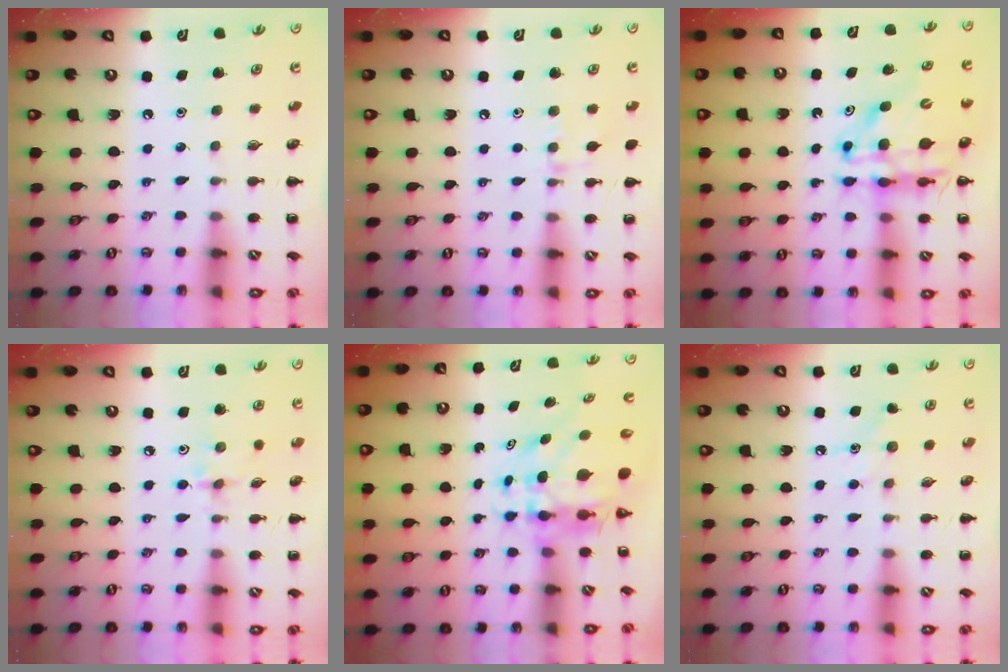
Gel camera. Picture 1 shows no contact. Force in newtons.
{"total": 6.5, "press": 6.3, "slide": 1.6}
{"total": 13.6, "press": 13.1, "slide": 3.6}
{"total": 2.2, "press": 2.2, "slide": 0.5}
{"total": 8.0, "press": 7.8, "slide": 2.1}
{"total": 5.0, "press": 4.8, "slide": 1.5}